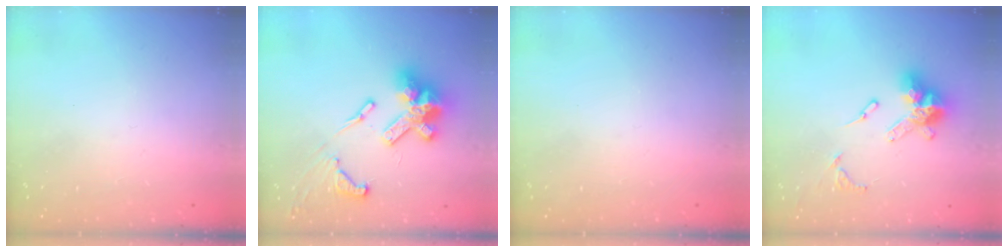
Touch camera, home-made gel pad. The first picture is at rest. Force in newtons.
{"total": 18.9, "press": 18.8, "slide": 1.2}
{"total": 0.0}
{"total": 14.2, "press": 14.1, "slide": 1.3}